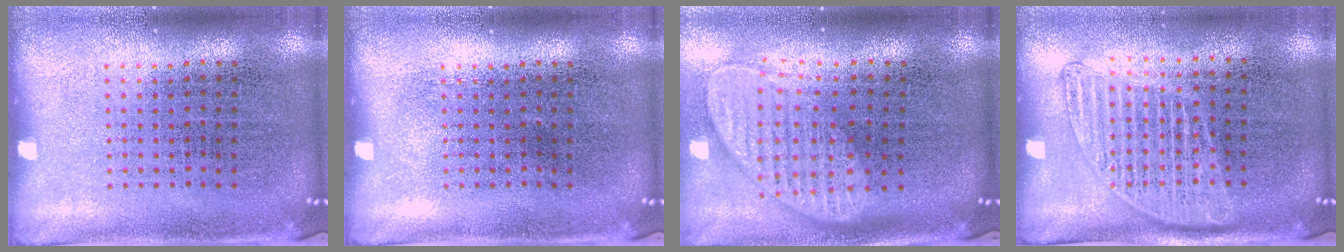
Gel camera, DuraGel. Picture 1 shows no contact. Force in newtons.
{"total": 0.0}
{"total": 2.0, "press": 1.6, "slide": 1.2}
{"total": 1.4, "press": 1.3, "slide": 0.6}